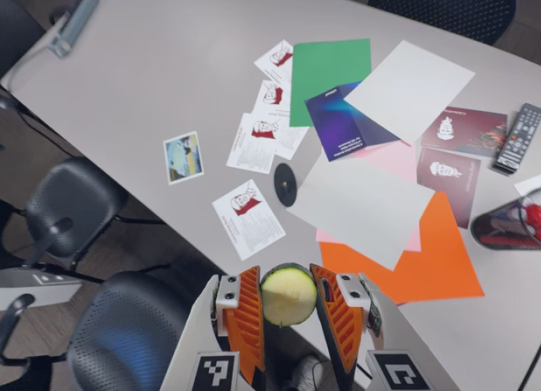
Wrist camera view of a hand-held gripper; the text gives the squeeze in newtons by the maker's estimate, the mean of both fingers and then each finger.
{"total": 11.1, "left": 11.1, "right": 11.0}